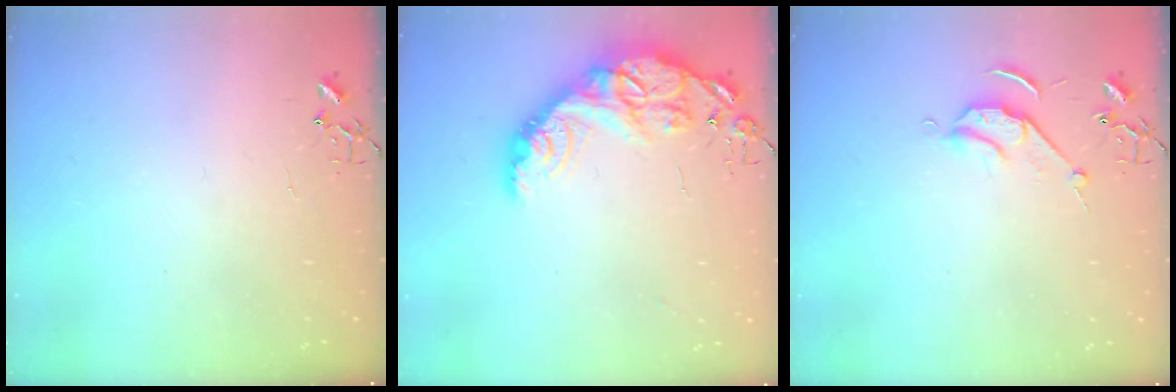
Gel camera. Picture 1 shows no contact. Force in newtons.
{"total": 19.4, "press": 19.3, "slide": 1.6}
{"total": 6.2, "press": 6.2, "slide": 0.5}